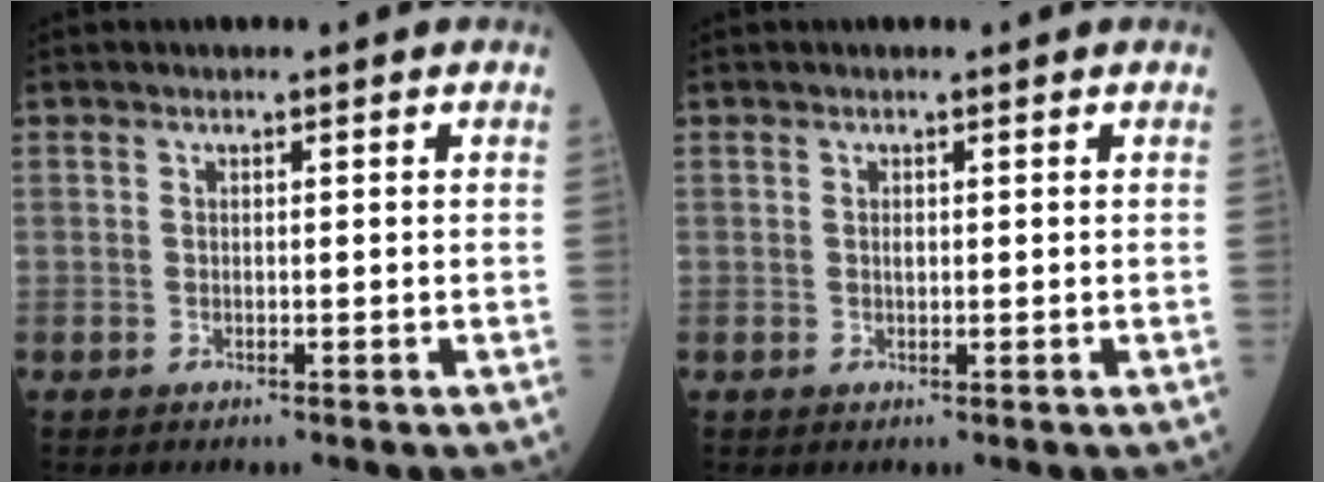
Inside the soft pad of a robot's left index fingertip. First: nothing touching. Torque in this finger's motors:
{"motor_torque": [0.60, -0.08, 0.26, 0.05]}